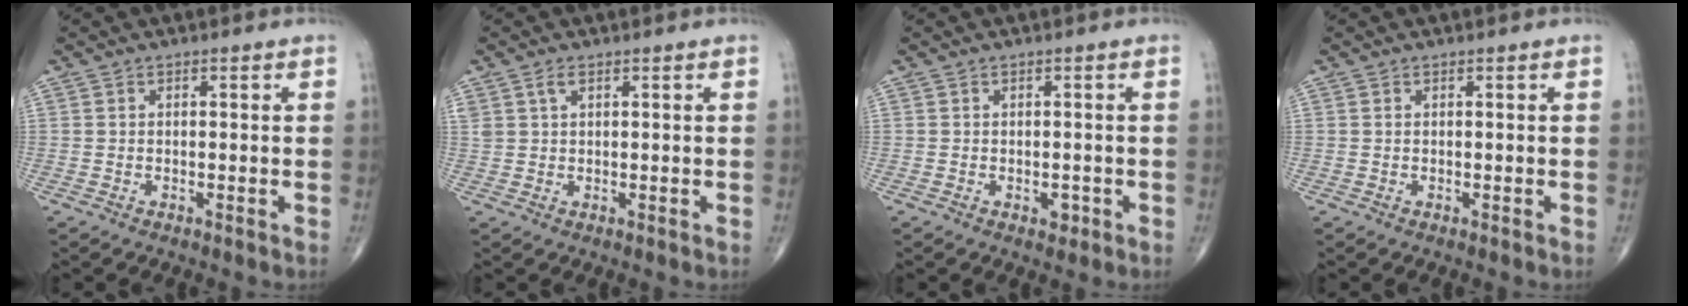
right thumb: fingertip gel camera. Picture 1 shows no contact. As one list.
[{"total": 2.0, "force": [1.1, 1.1, 1.3], "torque": [-0.031, 0.007, 0.027]}, {"total": 1.5, "force": [-0.5, 1.0, 0.9], "torque": [-0.004, 0.000, -0.006]}, {"total": 0.0}]